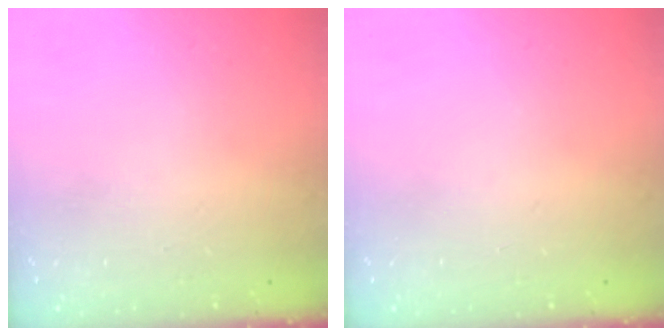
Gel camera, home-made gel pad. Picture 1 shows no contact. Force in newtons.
{"total": 0.0}